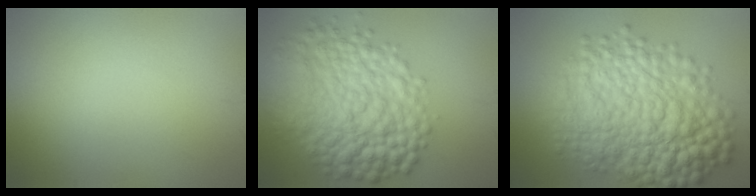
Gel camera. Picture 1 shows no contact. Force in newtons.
{"total": 9.7, "press": 9.7, "slide": 0.2}
{"total": 11.5, "press": 11.5, "slide": 0.1}